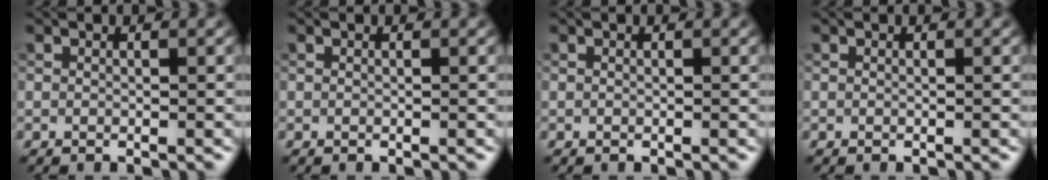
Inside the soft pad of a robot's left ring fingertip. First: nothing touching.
{"total": 0.0}
{"total": 0.0}
{"total": 0.0}